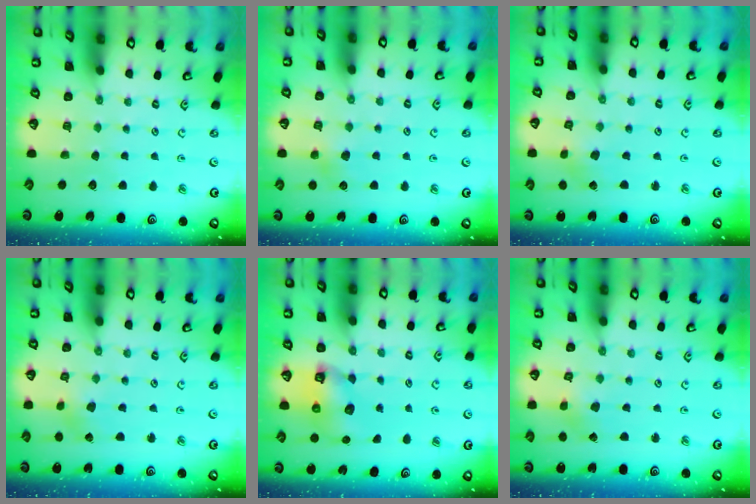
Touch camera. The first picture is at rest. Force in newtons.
{"total": 4.4, "press": 4.3, "slide": 0.5}
{"total": 2.1, "press": 2.0, "slide": 0.3}
{"total": 2.5, "press": 2.4, "slide": 0.6}
{"total": 7.5, "press": 7.5, "slide": 0.9}
{"total": 2.2, "press": 2.2, "slide": 0.3}